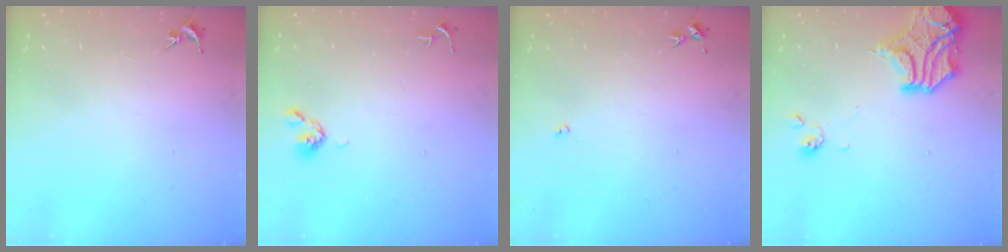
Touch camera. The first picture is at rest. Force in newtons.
{"total": 5.2, "press": 5.1, "slide": 0.9}
{"total": 2.7, "press": 2.7, "slide": 0.5}
{"total": 16.4, "press": 16.1, "slide": 3.1}